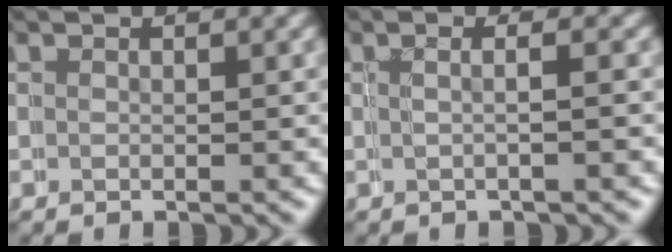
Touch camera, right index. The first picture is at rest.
{"total": 1.1, "force": [-0.1, -0.1, 1.0], "torque": [-0.021, 0.001, -0.003]}